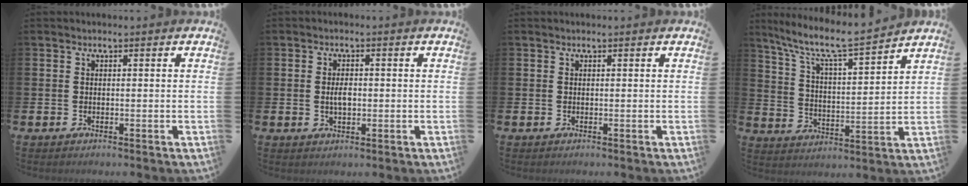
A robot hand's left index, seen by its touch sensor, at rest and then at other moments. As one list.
[{"total": 2.5, "force": [-0.1, 1.3, 2.1], "torque": [-0.034, 0.002, -0.006]}, {"total": 0.0}, {"total": 8.5, "force": [7.5, 0.5, 3.8], "torque": [-0.107, -0.052, 0.125]}]